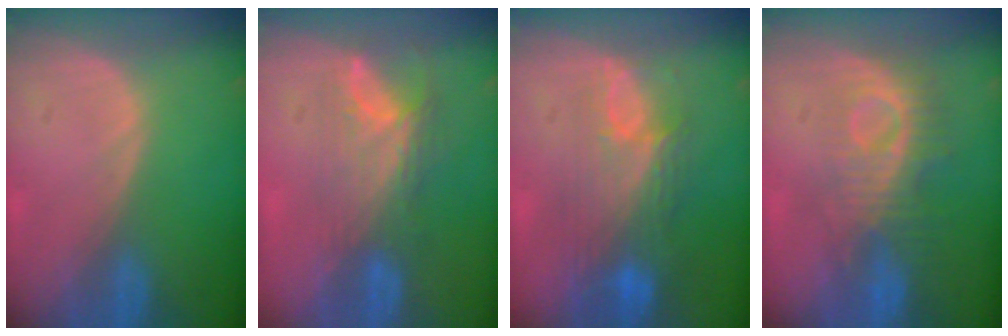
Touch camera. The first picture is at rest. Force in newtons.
{"total": 8.0, "press": 6.6, "slide": 4.5}
{"total": 9.7, "press": 8.4, "slide": 5.0}
{"total": 9.2, "press": 8.2, "slide": 4.0}